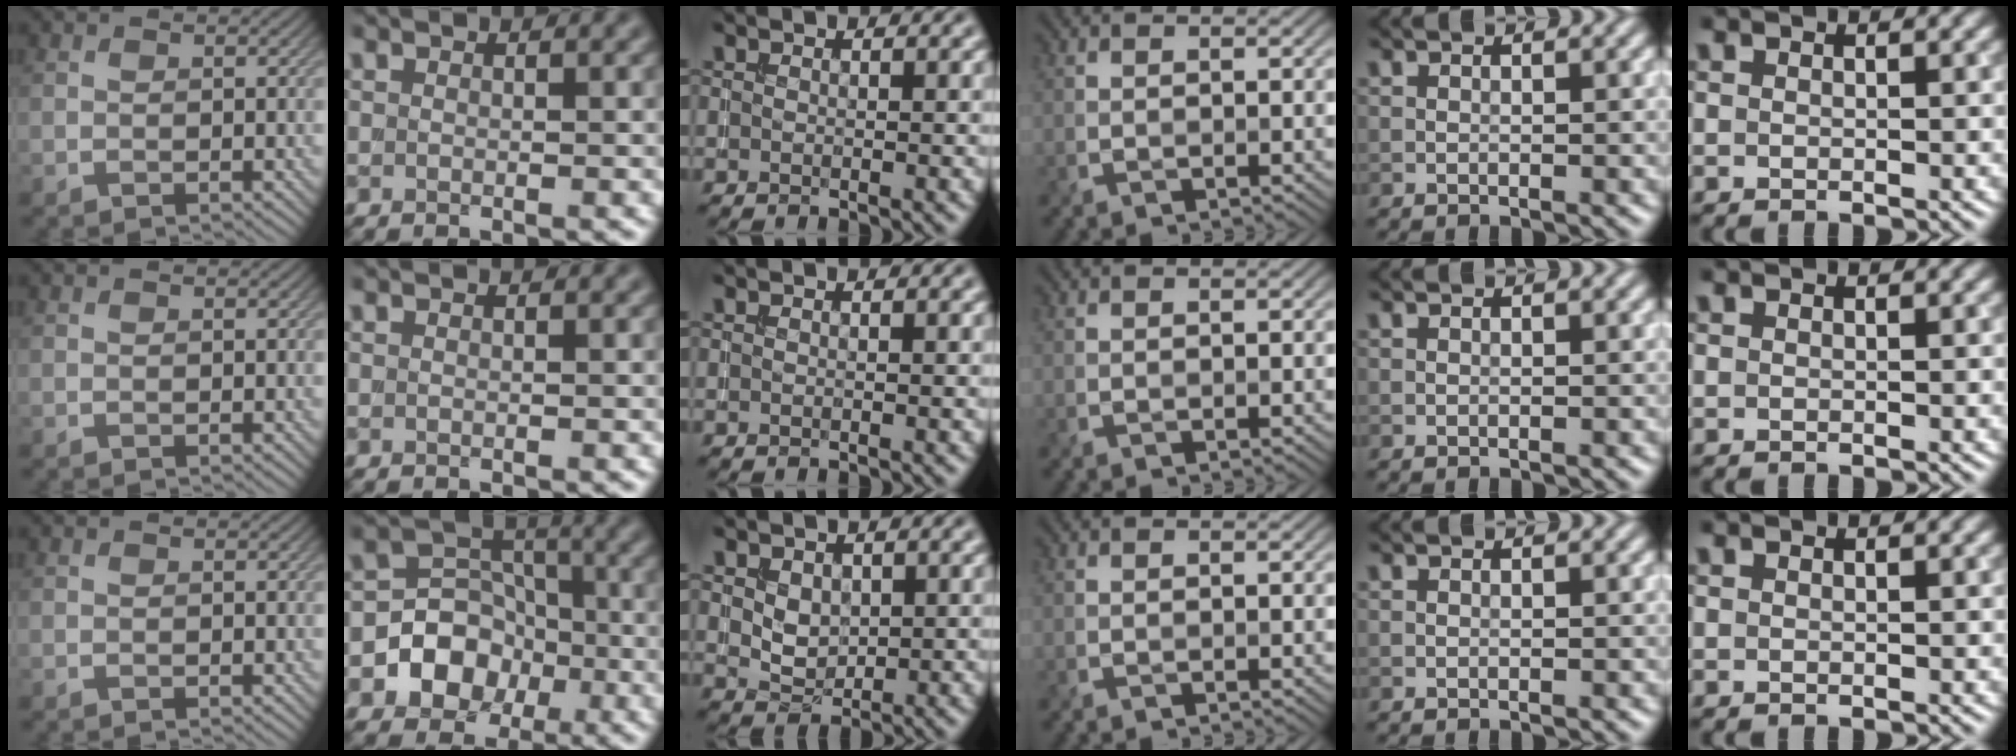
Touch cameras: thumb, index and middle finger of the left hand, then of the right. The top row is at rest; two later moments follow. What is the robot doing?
{"motion": "extract", "object": "drawer"}